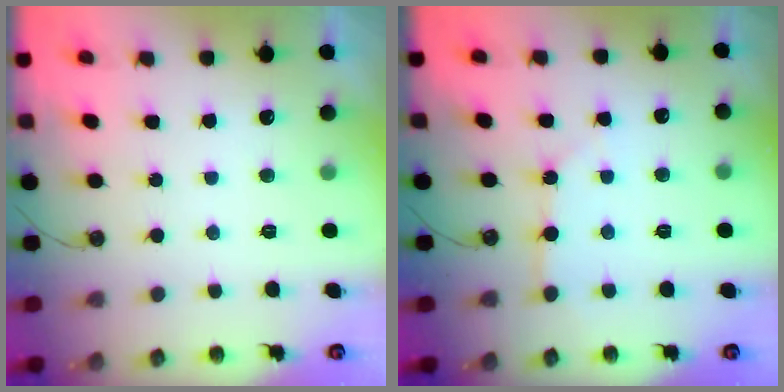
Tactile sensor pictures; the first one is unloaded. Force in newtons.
{"total": 3.1, "press": 3.1, "slide": 0.4}